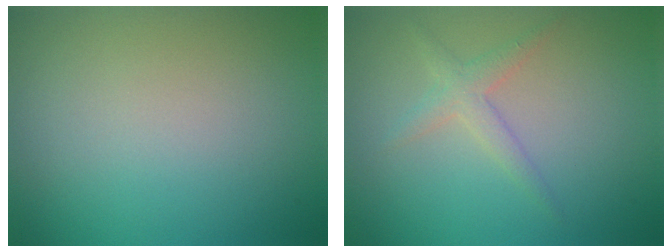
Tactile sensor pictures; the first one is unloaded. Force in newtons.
{"total": 1.8, "press": 1.8, "slide": 0.1}